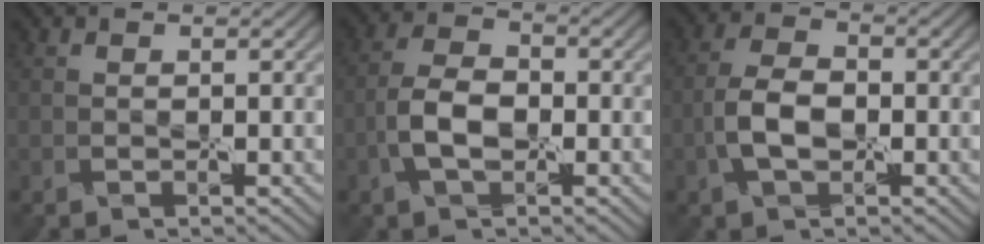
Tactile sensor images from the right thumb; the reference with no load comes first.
{"total": 4.4, "force": [-1.8, 2.2, 3.4], "torque": [-0.068, 0.014, -0.046]}
{"total": 4.5, "force": [-1.6, 2.2, 3.6], "torque": [-0.072, 0.014, -0.040]}